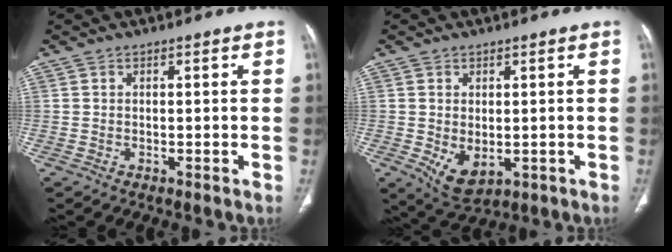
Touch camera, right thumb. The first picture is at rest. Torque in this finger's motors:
{"motor_torque": [-0.20, 0.46, -0.07, 0.09, 0.16]}